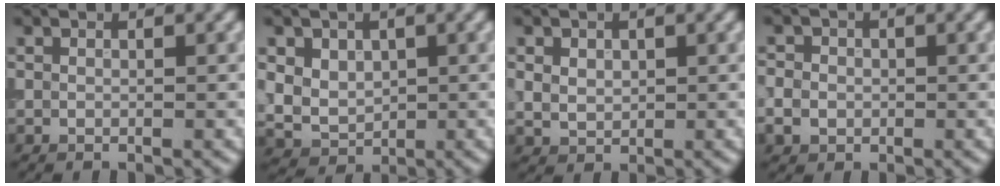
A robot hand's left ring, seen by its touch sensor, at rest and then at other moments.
{"total": 5.3, "force": [1.6, 4.2, 2.8], "torque": [-0.060, 0.012, 0.027]}
{"total": 2.0, "force": [0.6, 1.6, 1.0], "torque": [-0.017, -0.002, 0.014]}
{"total": 2.8, "force": [-0.4, 2.5, 1.2], "torque": [-0.009, 0.002, -0.015]}